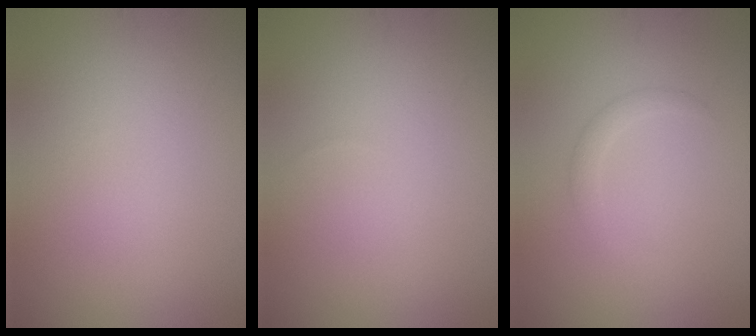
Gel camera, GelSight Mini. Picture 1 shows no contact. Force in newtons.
{"total": 0.0}
{"total": 1.4, "press": 1.4, "slide": 0.1}